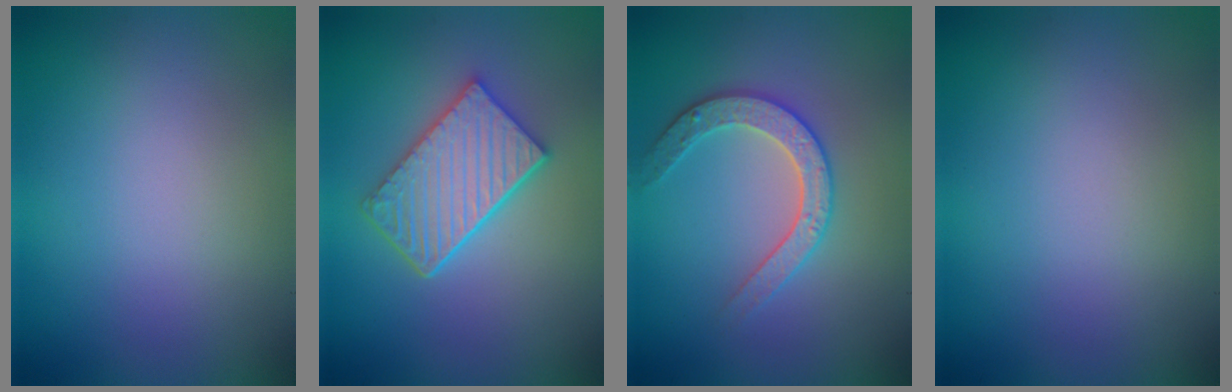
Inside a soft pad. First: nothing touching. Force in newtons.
{"total": 5.2, "press": 4.3, "slide": 3.0}
{"total": 3.0, "press": 2.9, "slide": 0.5}
{"total": 0.0}